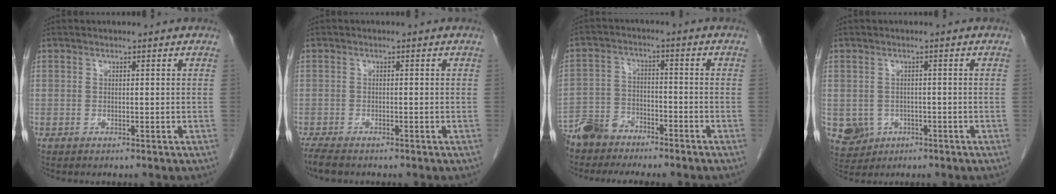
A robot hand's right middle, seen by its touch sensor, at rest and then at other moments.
{"total": 3.4, "force": [-2.8, 0.9, 1.7], "torque": [-0.034, -0.011, -0.043]}
{"total": 5.8, "force": [-5.2, 2.1, 1.4], "torque": [-0.032, -0.009, -0.102]}
{"total": 6.3, "force": [-2.2, 5.8, 1.3], "torque": [-0.035, 0.002, -0.025]}